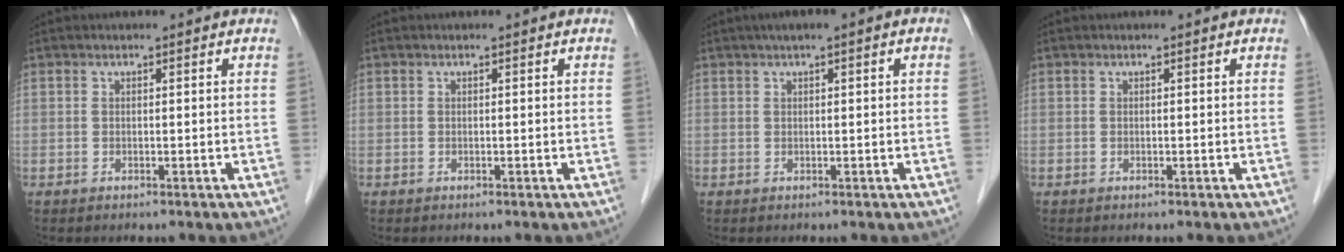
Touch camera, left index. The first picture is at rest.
{"total": 0.0}
{"total": 2.7, "force": [1.2, 0.5, 2.4], "torque": [-0.044, 0.017, 0.018]}
{"total": 0.0}